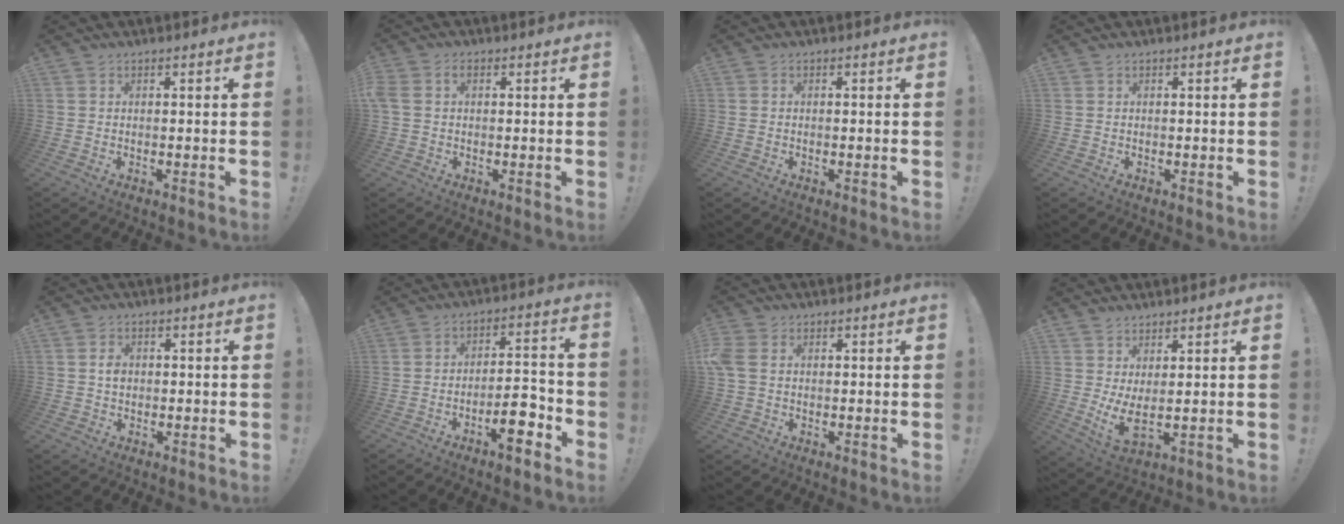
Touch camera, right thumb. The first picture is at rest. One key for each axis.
{"total": 3.2, "fx": 0.5, "fy": 2.4, "fz": 2.1, "tx": -0.047, "ty": 0.007, "tz": 0.009}
{"total": 0.5, "fx": -0.4, "fy": 0.3, "fz": 0.2, "tx": -0.002, "ty": 0.001, "tz": -0.007}
{"total": 0.0}
{"total": 3.0, "fx": -0.2, "fy": 2.6, "fz": 1.6, "tx": -0.013, "ty": 0.001, "tz": -0.007}
{"total": 9.5, "fx": -5.4, "fy": 3.3, "fz": 7.1, "tx": -0.084, "ty": 0.032, "tz": -0.094}
{"total": 4.6, "fx": 0.7, "fy": 3.4, "fz": 3.1, "tx": -0.077, "ty": 0.003, "tz": 0.012}
{"total": 5.6, "fx": 2.5, "fy": 1.1, "fz": 4.9, "tx": -0.082, "ty": -0.037, "tz": 0.043}